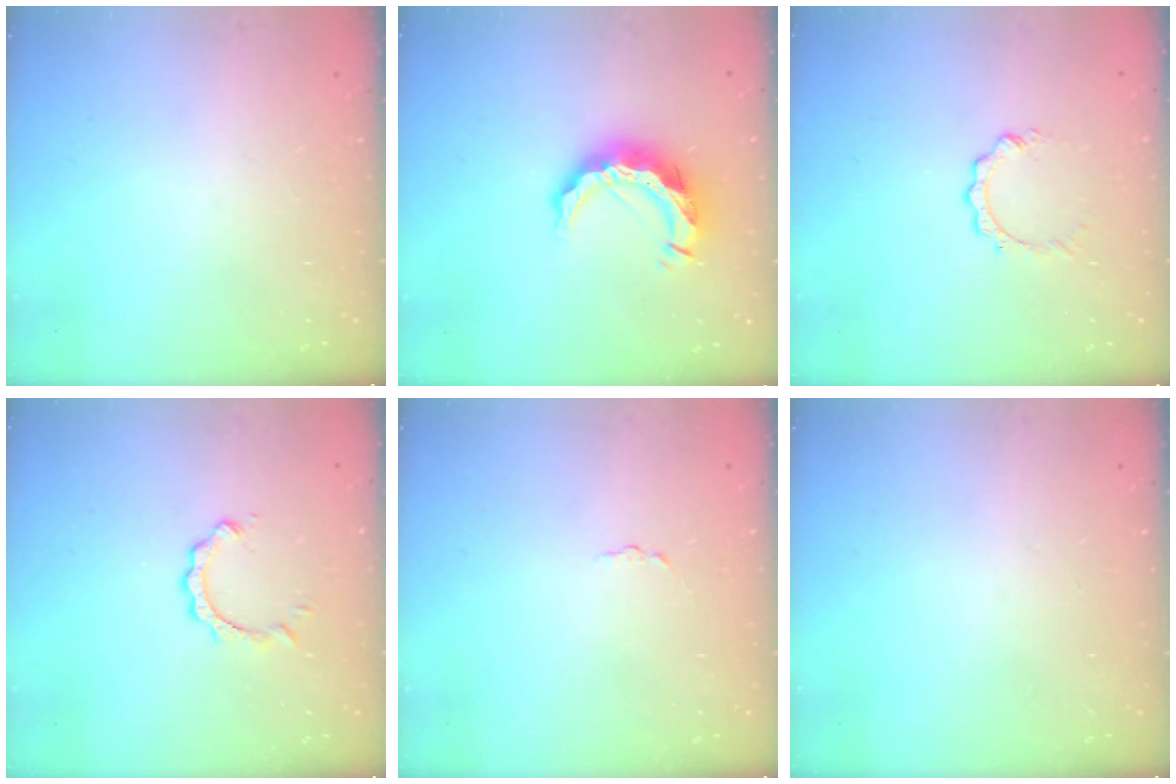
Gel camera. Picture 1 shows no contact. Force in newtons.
{"total": 11.6, "press": 11.6, "slide": 1.1}
{"total": 2.9, "press": 2.9, "slide": 0.3}
{"total": 3.4, "press": 3.3, "slide": 0.4}
{"total": 1.6, "press": 1.6, "slide": 0.1}
{"total": 0.0}